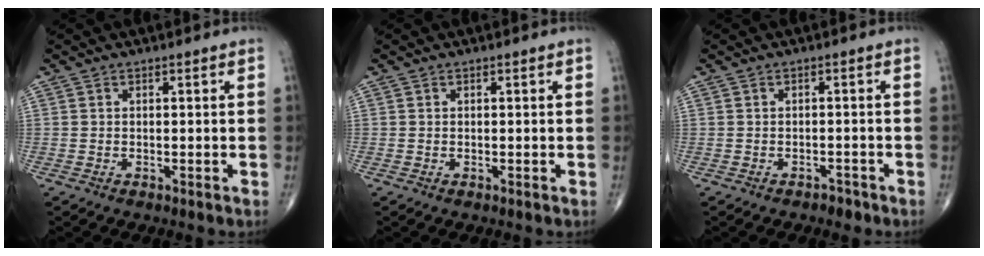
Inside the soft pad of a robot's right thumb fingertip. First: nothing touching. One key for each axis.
{"total": 0.0}
{"total": 1.5, "fx": -1.2, "fy": 0.8, "fz": 0.5, "tx": -0.005, "ty": 0.008, "tz": -0.016}